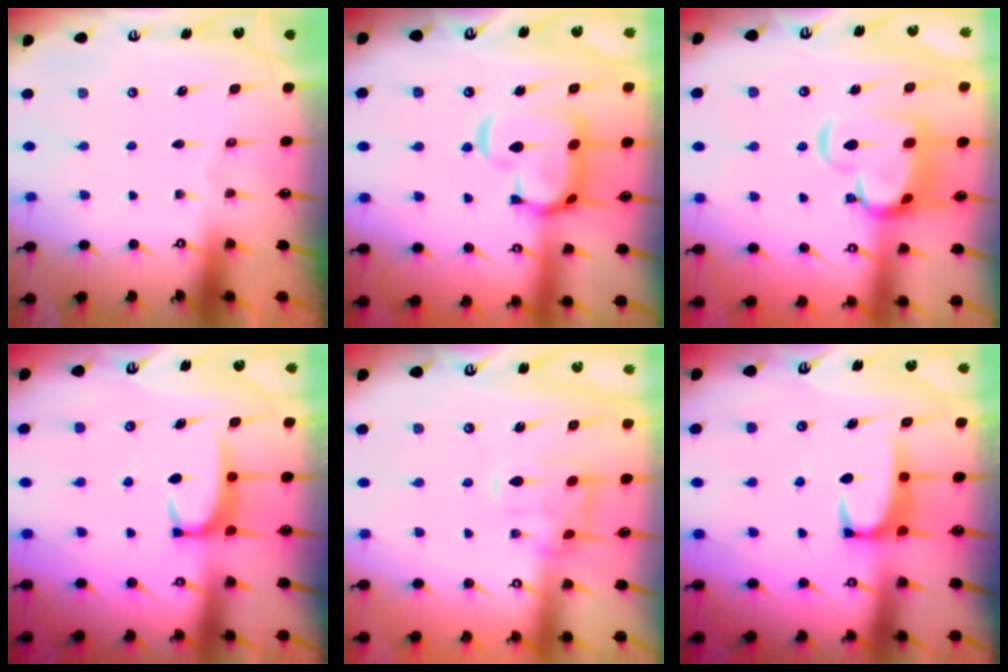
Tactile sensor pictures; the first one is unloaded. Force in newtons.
{"total": 9.5, "press": 9.4, "slide": 1.2}
{"total": 9.5, "press": 9.3, "slide": 1.9}
{"total": 2.6, "press": 2.6, "slide": 0.4}
{"total": 1.3, "press": 1.2, "slide": 0.4}
{"total": 1.9, "press": 1.9, "slide": 0.3}